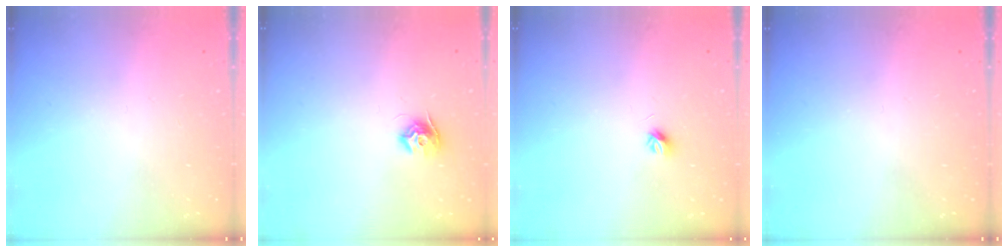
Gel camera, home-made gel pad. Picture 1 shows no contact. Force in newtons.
{"total": 8.7, "press": 8.7, "slide": 0.1}
{"total": 4.0, "press": 3.9, "slide": 0.9}
{"total": 0.0}